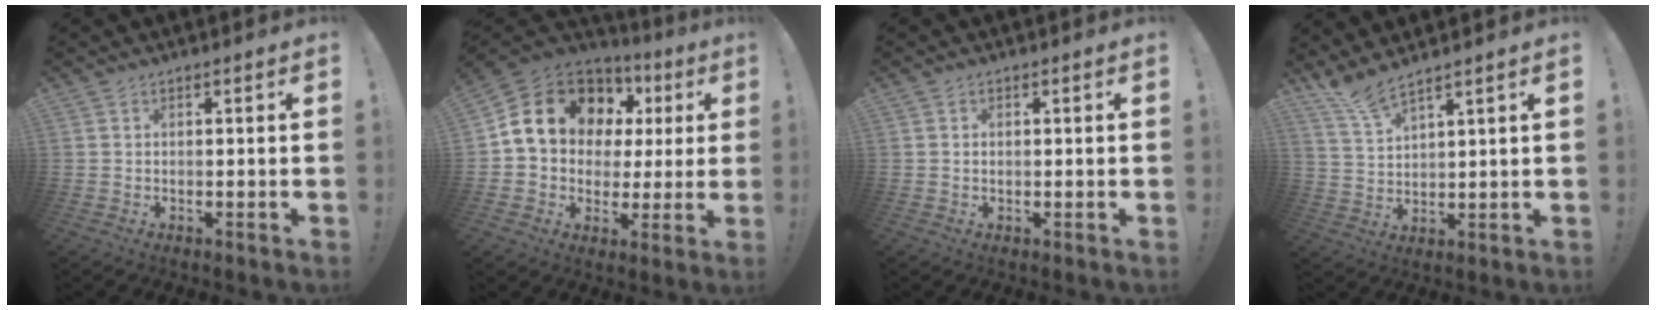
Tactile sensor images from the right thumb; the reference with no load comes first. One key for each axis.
{"total": 16.2, "fx": 7.0, "fy": 12.0, "fz": 8.3, "tx": -0.133, "ty": -0.035, "tz": 0.144}
{"total": 0.5, "fx": 0.0, "fy": 0.4, "fz": 0.4, "tx": -0.015, "ty": 0.005, "tz": 0.002}
{"total": 6.1, "fx": 5.3, "fy": 0.3, "fz": 2.9, "tx": -0.064, "ty": -0.033, "tz": 0.098}